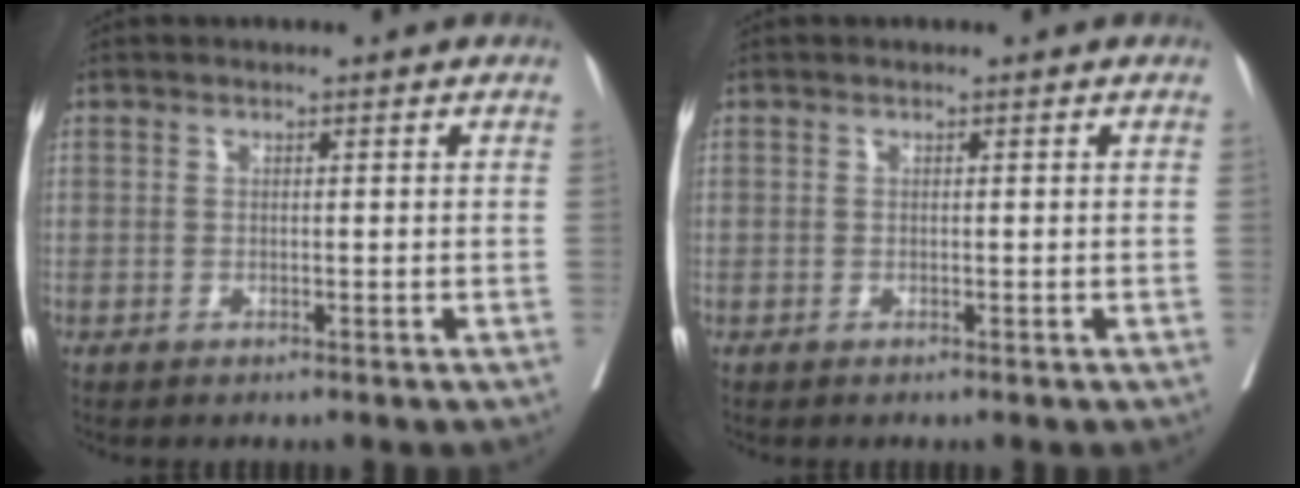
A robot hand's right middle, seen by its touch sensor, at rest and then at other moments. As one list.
[{"total": 0.0}]